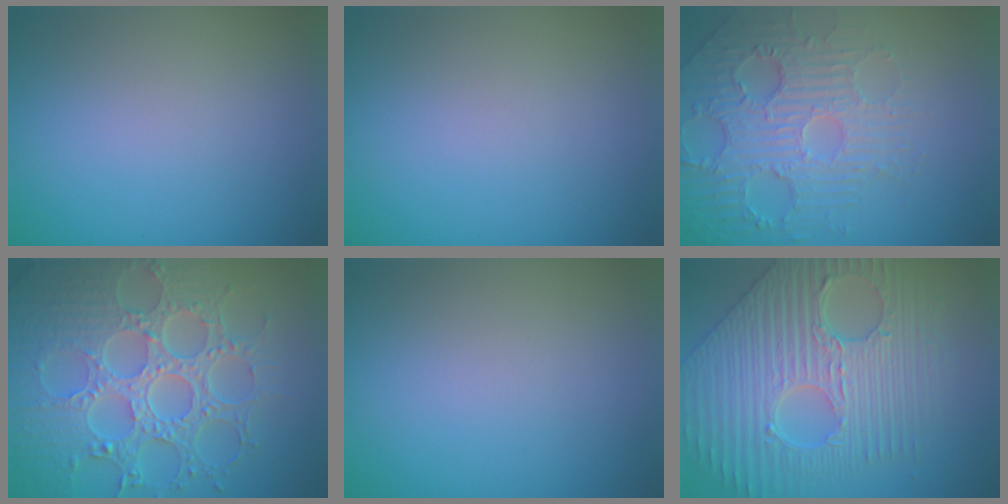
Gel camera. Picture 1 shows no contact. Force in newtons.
{"total": 0.0}
{"total": 4.8, "press": 4.3, "slide": 2.1}
{"total": 8.8, "press": 6.6, "slide": 5.9}
{"total": 0.0}
{"total": 9.9, "press": 7.2, "slide": 6.9}